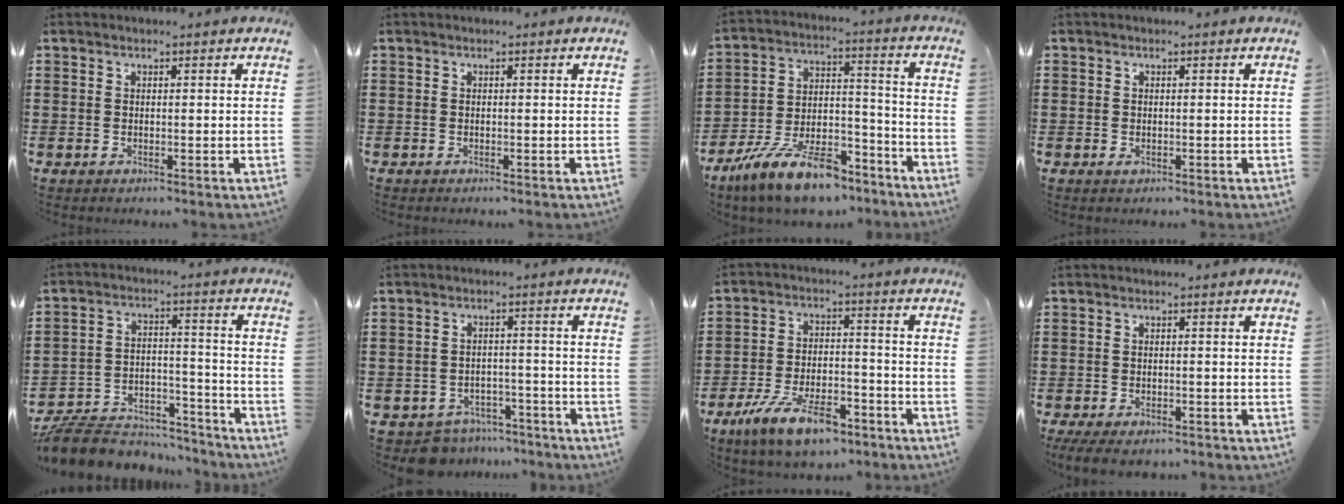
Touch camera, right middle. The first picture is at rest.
{"total": 0.0}
{"total": 13.0, "force": [-10.7, 3.2, 6.7], "torque": [-0.125, 0.039, -0.201]}
{"total": 0.7, "force": [-0.3, 0.6, 0.3], "torque": [-0.005, 0.000, -0.007]}
{"total": 8.5, "force": [-8.1, 2.1, 1.6], "torque": [-0.032, 0.024, -0.159]}
{"total": 4.7, "force": [-4.5, 1.3, 0.0], "torque": [-0.011, 0.011, -0.096]}
{"total": 10.1, "force": [-7.4, 3.0, 6.1], "torque": [-0.121, 0.016, -0.141]}
{"total": 1.9, "force": [-1.7, 0.5, 0.6], "torque": [-0.020, -0.002, -0.038]}